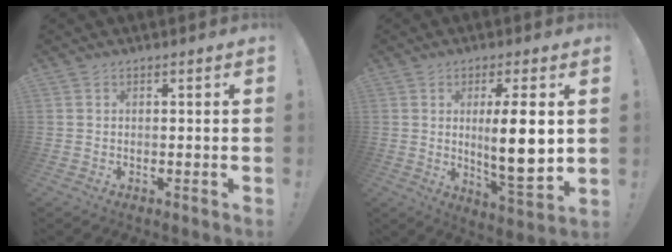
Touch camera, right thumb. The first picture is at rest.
{"total": 13.0, "force": [1.7, 2.5, 12.7], "torque": [-0.205, -0.023, 0.015]}